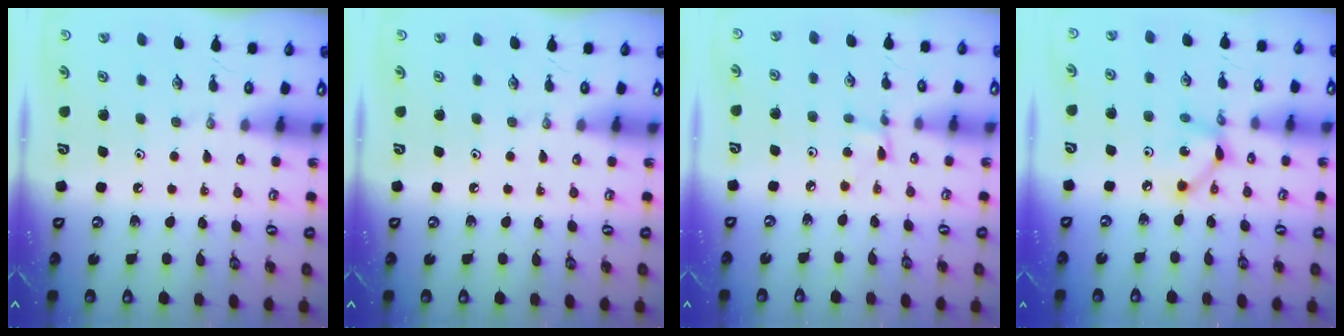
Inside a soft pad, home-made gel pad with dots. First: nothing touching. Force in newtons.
{"total": 0.0}
{"total": 1.7, "press": 1.7, "slide": 0.1}
{"total": 7.0, "press": 7.0, "slide": 0.3}